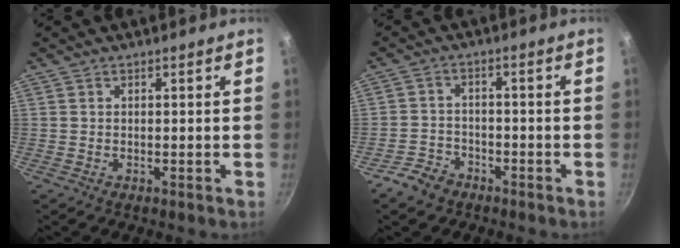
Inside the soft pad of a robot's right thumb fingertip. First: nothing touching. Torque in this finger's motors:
{"motor_torque": [-0.10, -0.19, -0.33, 0.13, -0.02]}